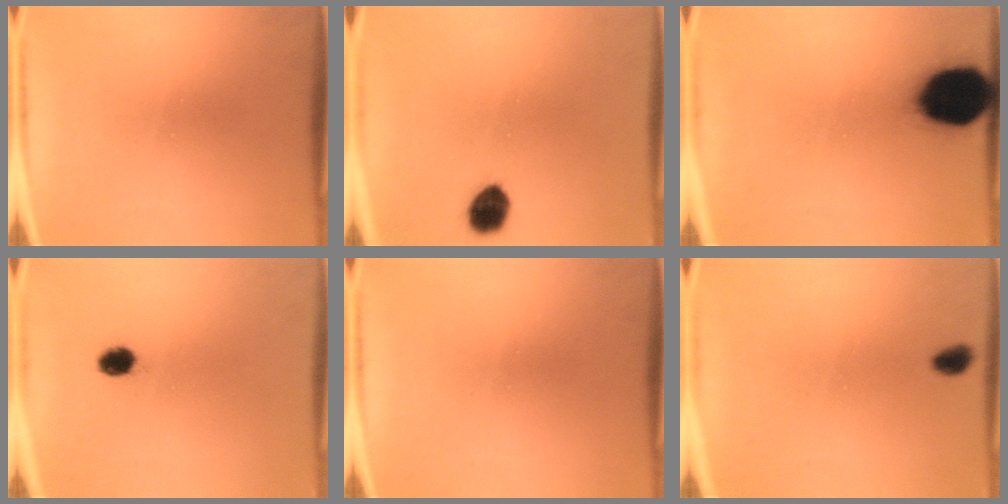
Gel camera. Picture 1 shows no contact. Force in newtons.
{"total": 6.2}
{"total": 18.8}
{"total": 2.9}
{"total": 0.0}
{"total": 2.1}